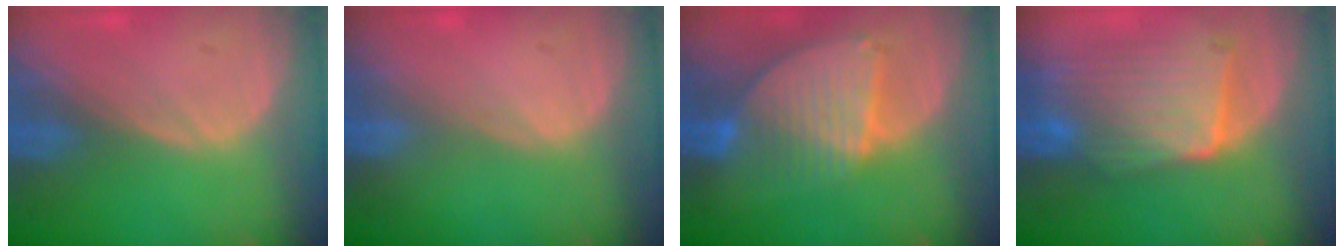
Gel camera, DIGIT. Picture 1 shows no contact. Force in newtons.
{"total": 0.0}
{"total": 8.6, "press": 7.5, "slide": 4.2}
{"total": 9.1, "press": 8.6, "slide": 2.7}